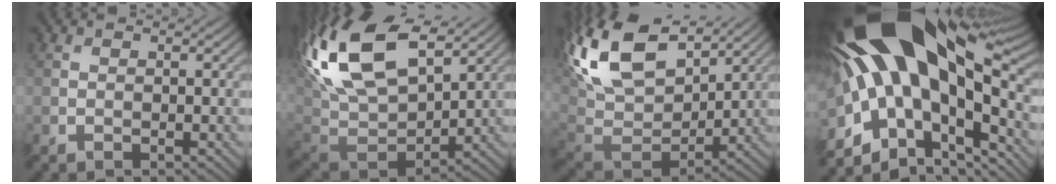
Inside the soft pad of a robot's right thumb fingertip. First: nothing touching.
{"total": 19.2, "force": [8.2, 10.8, 13.6], "torque": [-0.332, 0.027, 0.162]}
{"total": 18.1, "force": [9.2, 9.8, 12.2], "torque": [-0.292, 0.040, 0.167]}
{"total": 21.2, "force": [3.5, 10.2, 18.3], "torque": [-0.332, -0.016, 0.077]}